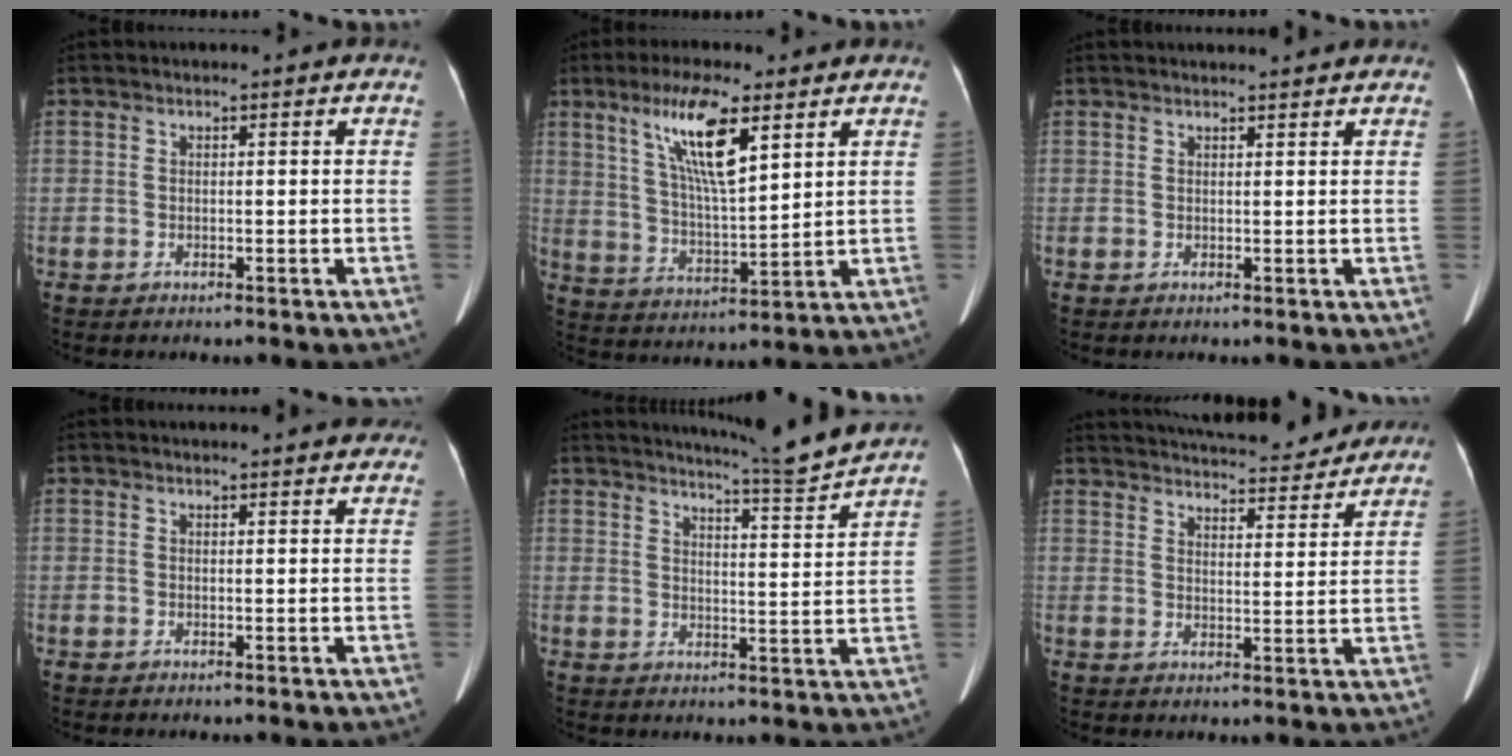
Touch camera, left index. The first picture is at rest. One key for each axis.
{"total": 11.0, "fx": 5.8, "fy": 1.8, "fz": 9.2, "tx": -0.179, "ty": 0.003, "tz": 0.112}
{"total": 3.8, "fx": 3.7, "fy": 0.0, "fz": 1.1, "tx": -0.017, "ty": 0.015, "tz": 0.043}
{"total": 10.1, "fx": 9.3, "fy": 1.9, "fz": 3.3, "tx": -0.032, "ty": 0.014, "tz": 0.095}
{"total": 10.1, "fx": 9.5, "fy": -2.3, "fz": 2.5, "tx": -0.053, "ty": -0.037, "tz": 0.136}
{"total": 18.8, "fx": 17.4, "fy": 3.2, "fz": 6.2, "tx": -0.100, "ty": 0.005, "tz": 0.232}